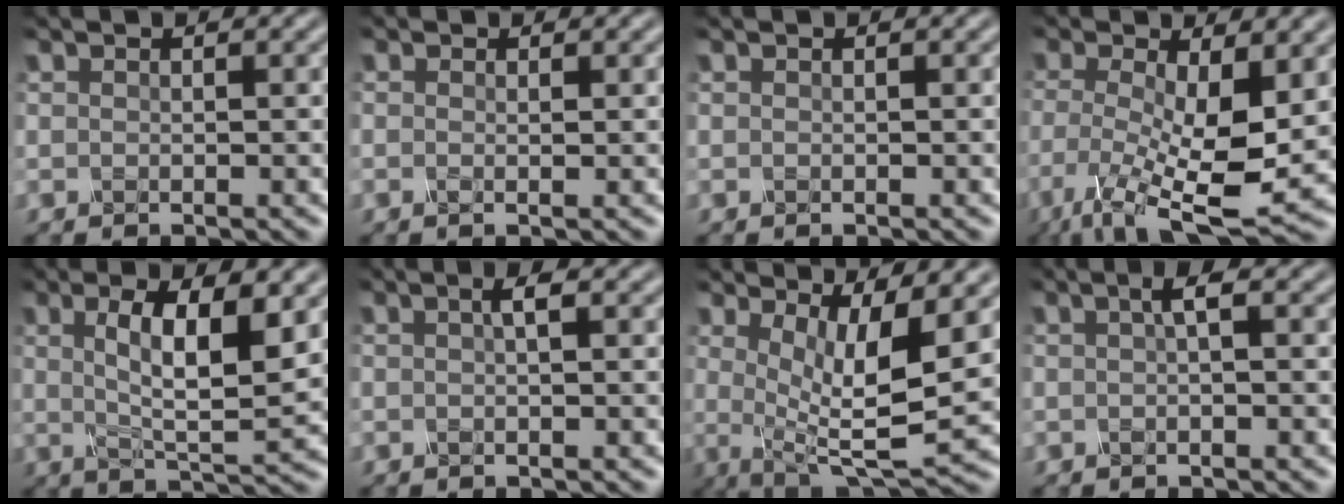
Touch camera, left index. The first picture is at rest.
{"total": 0.0}
{"total": 0.0}
{"total": 9.2, "force": [-2.0, 3.4, 8.3], "torque": [-0.170, -0.024, -0.028]}
{"total": 7.0, "force": [1.2, 1.8, 6.7], "torque": [-0.113, -0.005, 0.027]}
{"total": 1.2, "force": [-0.1, 0.1, 1.2], "torque": [-0.023, 0.002, 0.002]}
{"total": 7.6, "force": [0.6, 2.4, 7.3], "torque": [-0.124, -0.015, 0.019]}
{"total": 1.5, "force": [-0.1, 0.2, 1.5], "torque": [-0.027, 0.004, 0.001]}